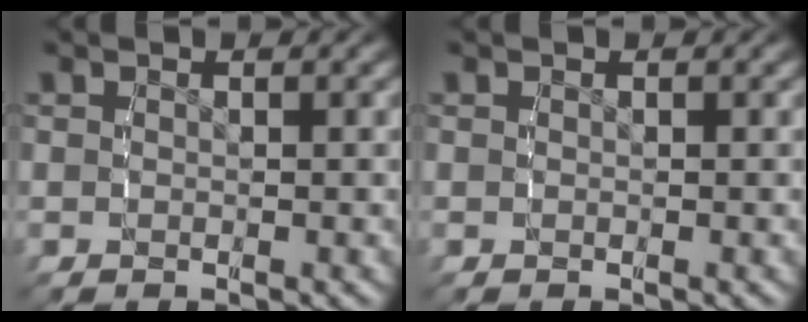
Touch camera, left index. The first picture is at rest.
{"total": 0.0}